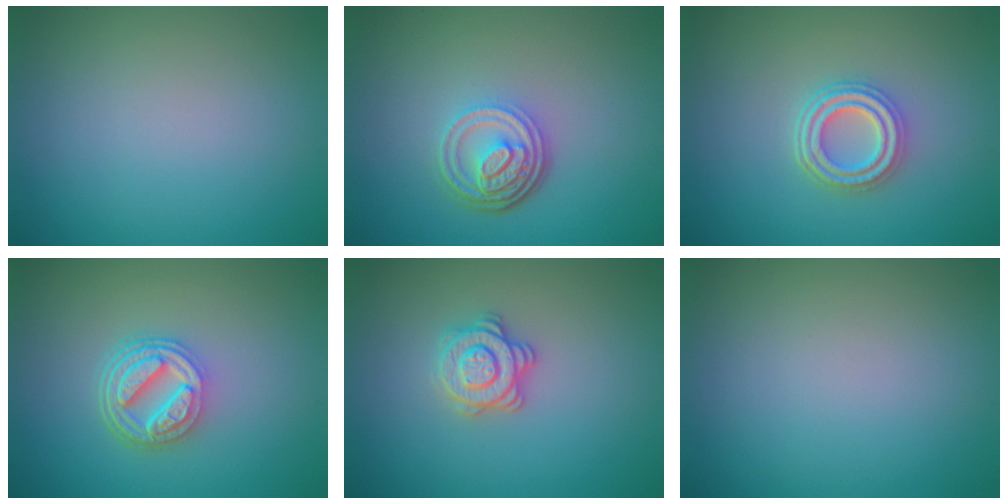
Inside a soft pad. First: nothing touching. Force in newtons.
{"total": 4.9, "press": 3.5, "slide": 3.4}
{"total": 4.0, "press": 3.1, "slide": 2.6}
{"total": 5.0, "press": 3.8, "slide": 3.2}
{"total": 2.9, "press": 2.7, "slide": 1.1}
{"total": 0.0}